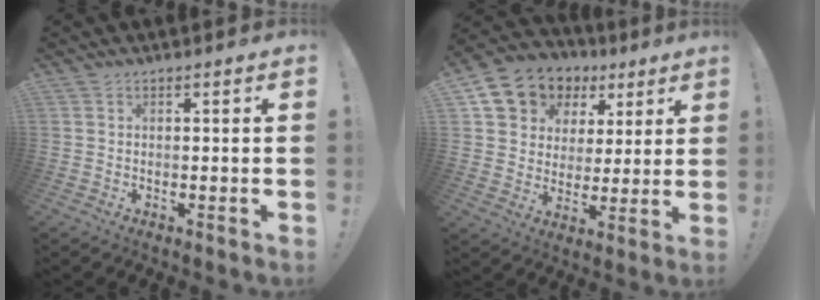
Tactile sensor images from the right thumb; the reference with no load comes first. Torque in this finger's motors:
{"motor_torque": [0.77, 1.36, 0.15, 0.11, 0.09]}